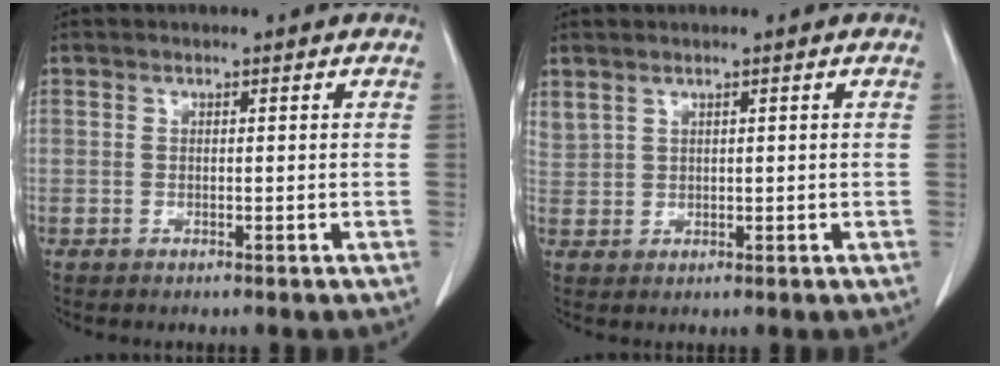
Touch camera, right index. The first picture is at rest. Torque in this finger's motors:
{"motor_torque": [-0.09, 0.25, -0.02, 0.00]}